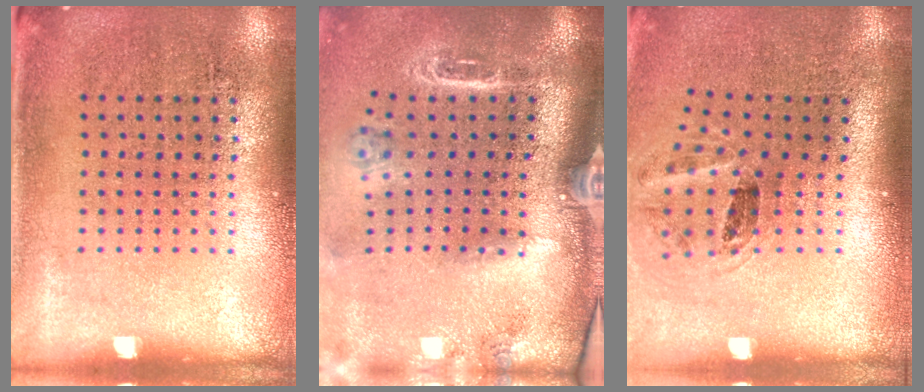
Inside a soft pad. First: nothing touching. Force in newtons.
{"total": 2.5, "press": 2.0, "slide": 1.6}
{"total": 1.2, "press": 1.0, "slide": 0.6}